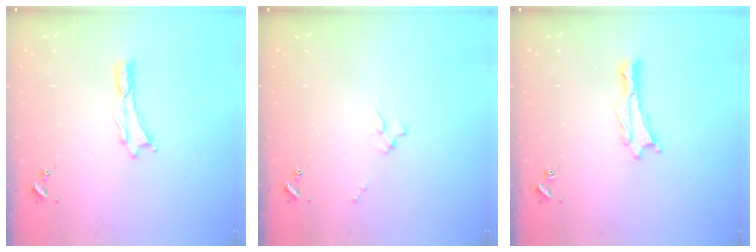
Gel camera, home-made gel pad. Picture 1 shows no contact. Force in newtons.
{"total": 1.7, "press": 1.6, "slide": 0.2}
{"total": 0.6, "press": 0.6, "slide": 0.1}